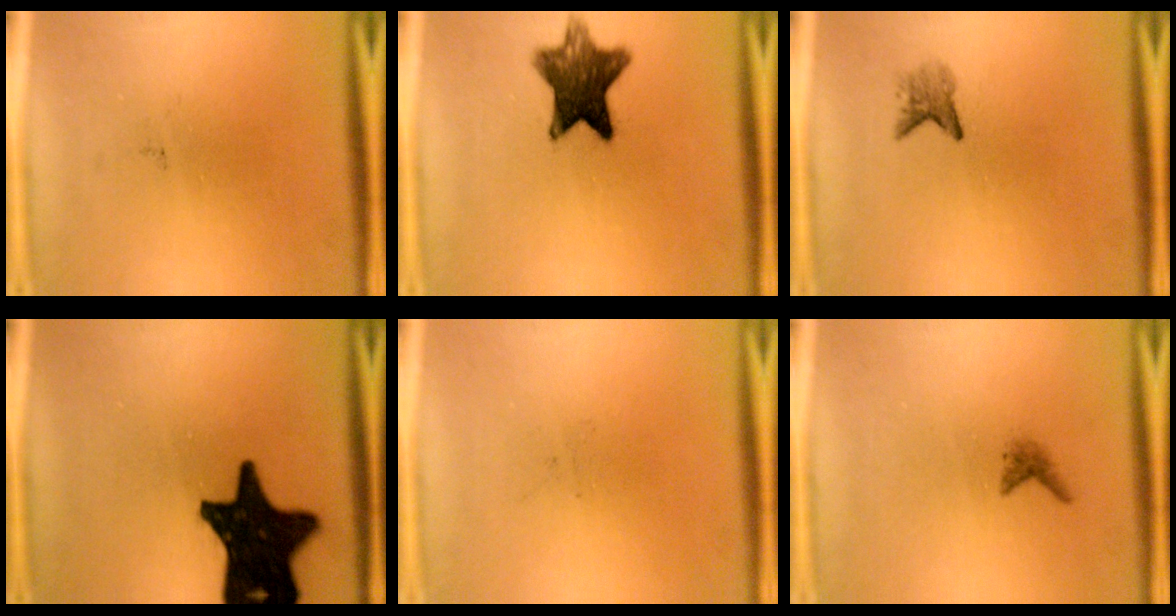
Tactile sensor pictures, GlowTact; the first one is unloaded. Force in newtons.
{"total": 10.0}
{"total": 2.0}
{"total": 18.9}
{"total": 0.0}
{"total": 1.0}